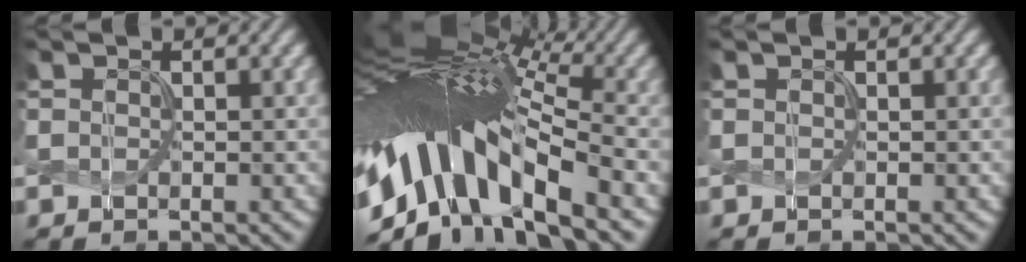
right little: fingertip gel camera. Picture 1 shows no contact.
{"total": 14.6, "force": [-3.9, 5.9, 12.8], "torque": [-0.239, 0.029, -0.069]}
{"total": 0.0}